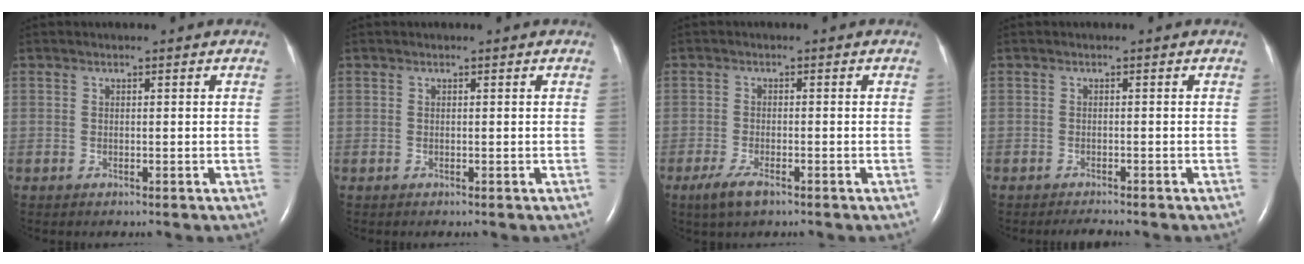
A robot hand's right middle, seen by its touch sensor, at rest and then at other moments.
{"total": 0.0}
{"total": 3.8, "force": [-2.4, 1.0, 2.8], "torque": [-0.067, -0.007, -0.043]}
{"total": 2.1, "force": [-1.9, 0.0, 0.8], "torque": [-0.017, -0.006, -0.026]}